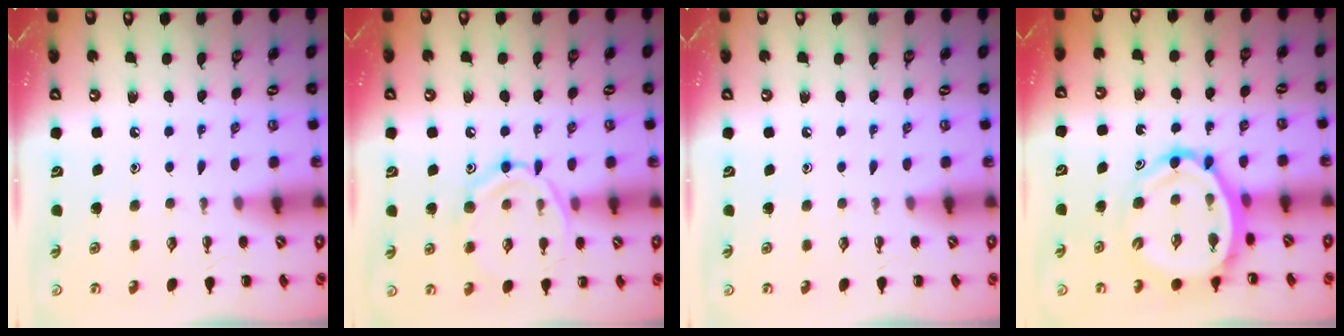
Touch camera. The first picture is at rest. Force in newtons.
{"total": 12.6, "press": 12.5, "slide": 0.8}
{"total": 0.0}
{"total": 11.2, "press": 10.7, "slide": 3.5}